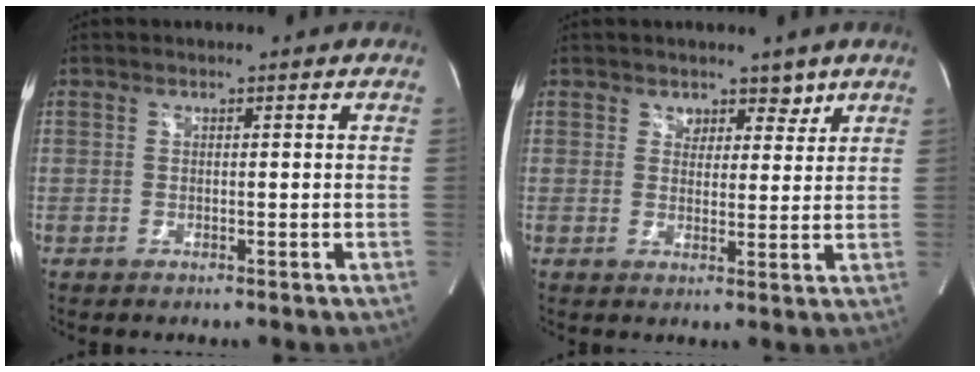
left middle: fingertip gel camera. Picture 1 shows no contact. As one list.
[{"total": 3.4, "force": [2.4, 2.3, 0.7], "torque": [0.002, 0.001, 0.035]}]